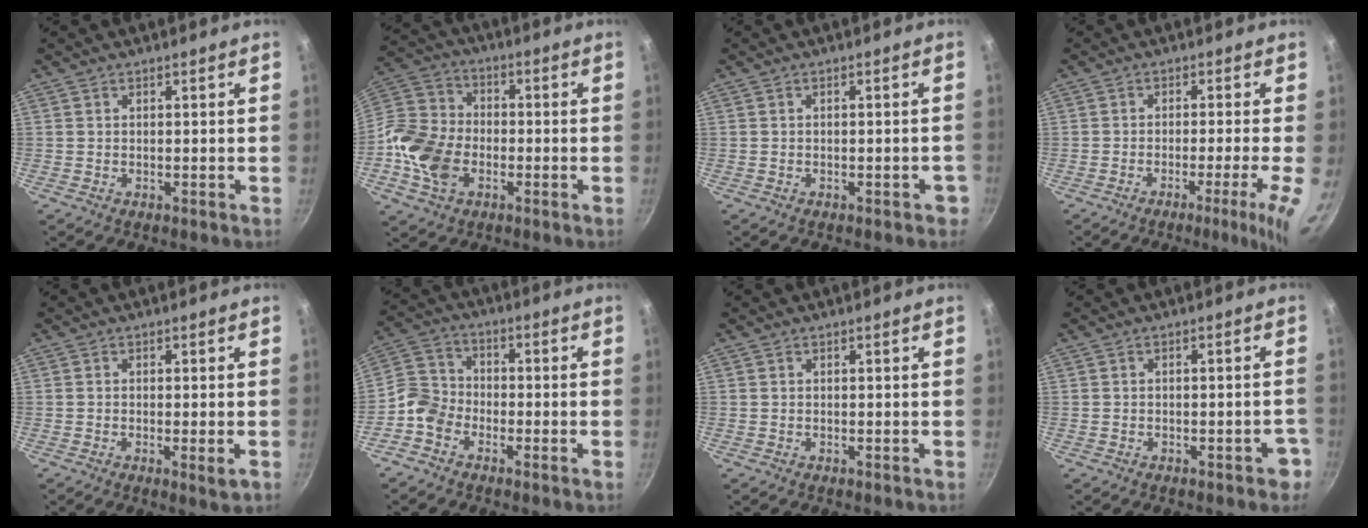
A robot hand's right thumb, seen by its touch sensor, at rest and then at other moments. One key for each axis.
{"total": 14.4, "fx": -4.0, "fy": 10.4, "fz": 9.1, "tx": -0.170, "ty": 0.025, "tz": -0.093}
{"total": 2.4, "fx": -1.1, "fy": 1.2, "fz": 1.7, "tx": -0.008, "ty": 0.014, "tz": -0.008}
{"total": 7.0, "fx": -2.7, "fy": -0.4, "fz": 6.4, "tx": -0.099, "ty": 0.007, "tz": -0.041}
{"total": 2.3, "fx": -0.6, "fy": 0.3, "fz": 2.2, "tx": -0.044, "ty": -0.007, "tz": -0.012}
{"total": 6.6, "fx": -3.6, "fy": 4.8, "fz": 2.8, "tx": -0.036, "ty": 0.041, "tz": -0.091}
{"total": 0.0}
{"total": 3.3, "fx": -1.8, "fy": 1.7, "fz": 2.3, "tx": -0.004, "ty": 0.027, "tz": -0.013}